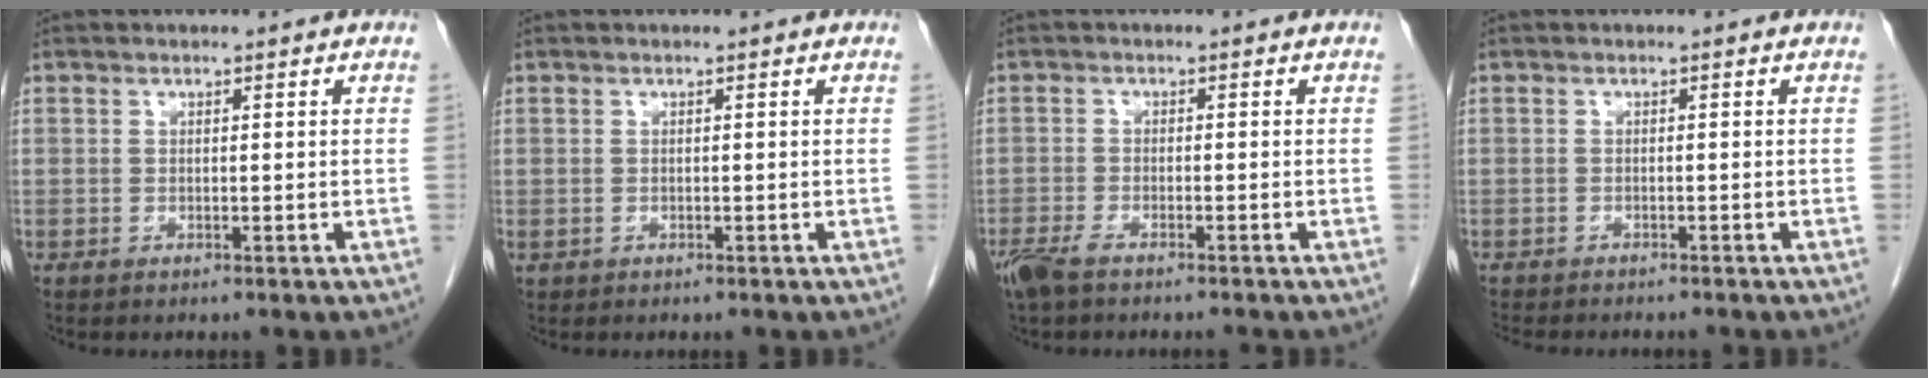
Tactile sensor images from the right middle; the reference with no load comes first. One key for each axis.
{"total": 0.0}
{"total": 5.5, "fx": -4.5, "fy": 1.1, "fz": 3.0, "tx": -0.055, "ty": -0.011, "tz": -0.078}
{"total": 7.6, "fx": -6.7, "fy": 1.7, "fz": 3.1, "tx": -0.046, "ty": -0.008, "tz": -0.092}